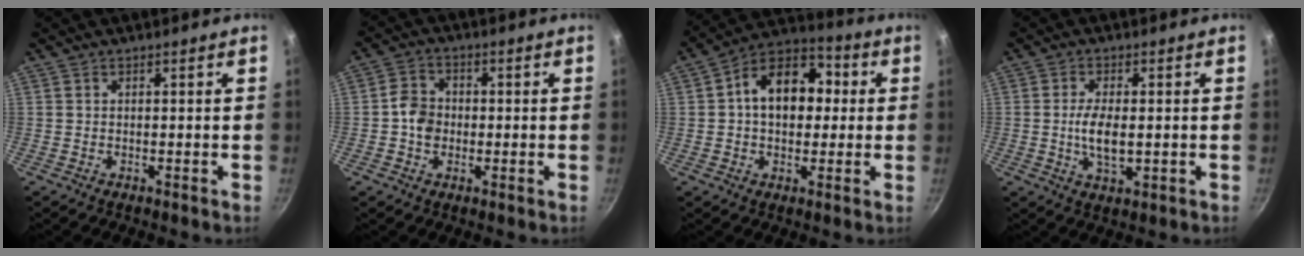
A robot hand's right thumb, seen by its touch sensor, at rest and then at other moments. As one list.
[{"total": 5.3, "force": [-0.6, 4.5, 2.7], "torque": [-0.028, 0.016, -0.021]}, {"total": 14.8, "force": [1.7, 10.3, 10.5], "torque": [-0.114, 0.031, 0.007]}, {"total": 6.2, "force": [-0.3, 2.8, 5.5], "torque": [-0.110, -0.002, -0.005]}]